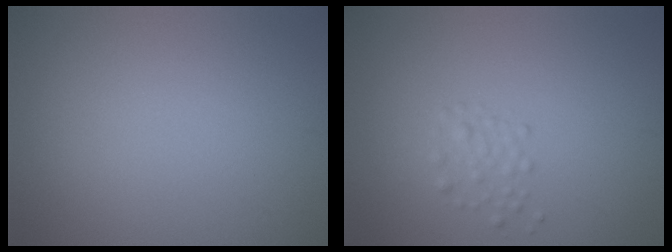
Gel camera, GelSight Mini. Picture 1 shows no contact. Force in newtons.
{"total": 1.2, "press": 1.2, "slide": 0.0}